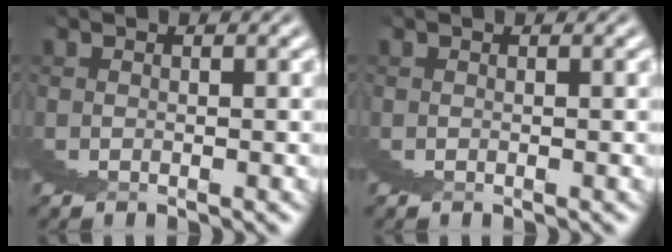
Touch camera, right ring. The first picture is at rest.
{"total": 0.0}